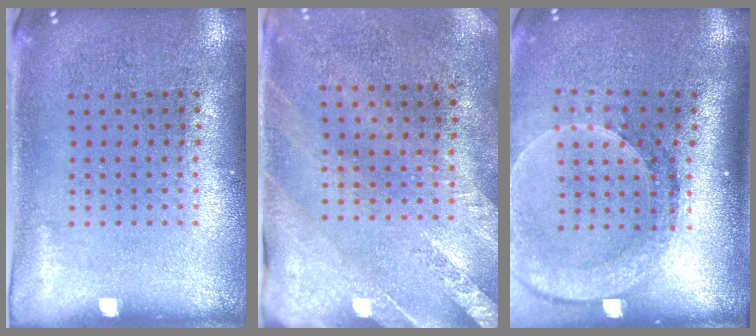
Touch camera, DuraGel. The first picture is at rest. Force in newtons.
{"total": 2.6, "press": 2.1, "slide": 1.6}
{"total": 2.6, "press": 2.0, "slide": 1.6}